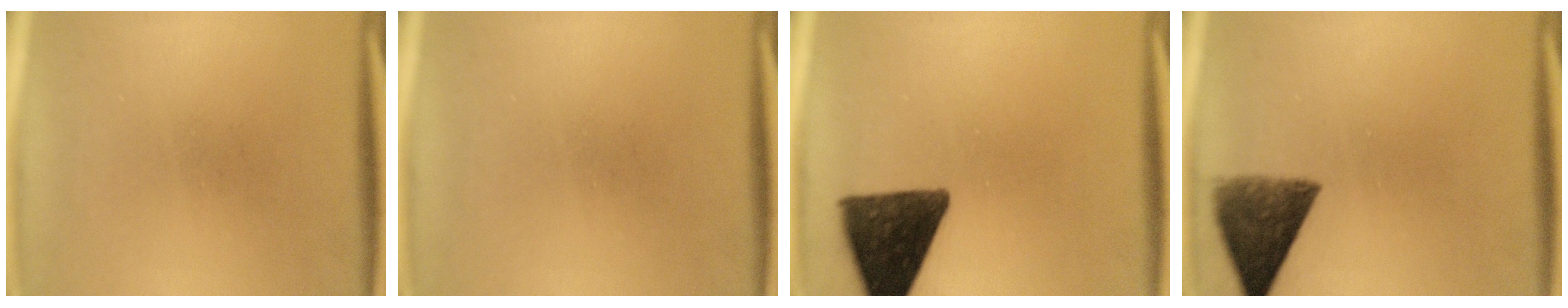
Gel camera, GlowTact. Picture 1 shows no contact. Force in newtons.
{"total": 0.0}
{"total": 13.0}
{"total": 8.9}